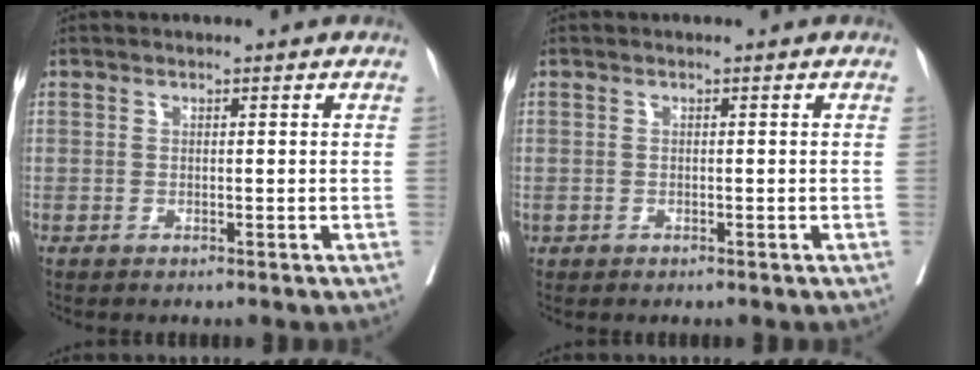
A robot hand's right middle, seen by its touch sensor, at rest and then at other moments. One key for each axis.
{"total": 0.5, "fx": 0.5, "fy": 0.1, "fz": 0.0, "tx": -0.001, "ty": 0.006, "tz": 0.011}